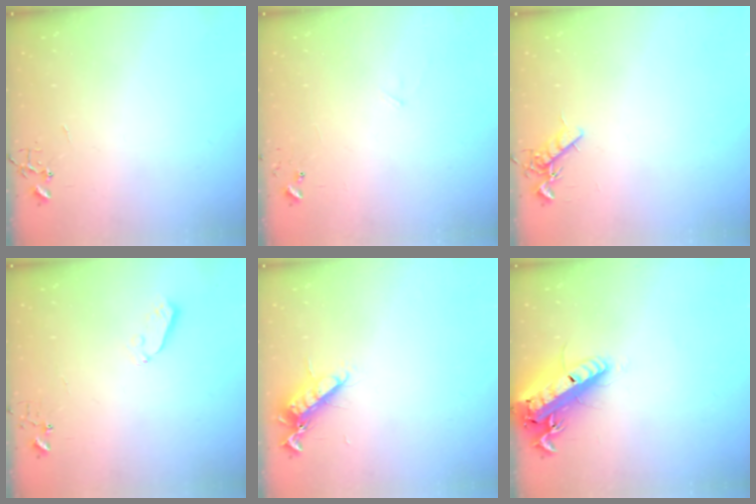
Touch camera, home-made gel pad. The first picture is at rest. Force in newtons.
{"total": 5.8, "press": 5.8, "slide": 0.5}
{"total": 7.7, "press": 7.7, "slide": 1.1}
{"total": 5.0, "press": 5.0, "slide": 0.4}
{"total": 11.1, "press": 11.1, "slide": 1.3}
{"total": 20.0, "press": 19.7, "slide": 4.0}